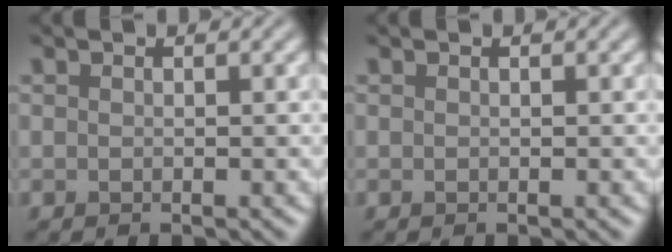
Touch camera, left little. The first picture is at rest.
{"total": 0.0}